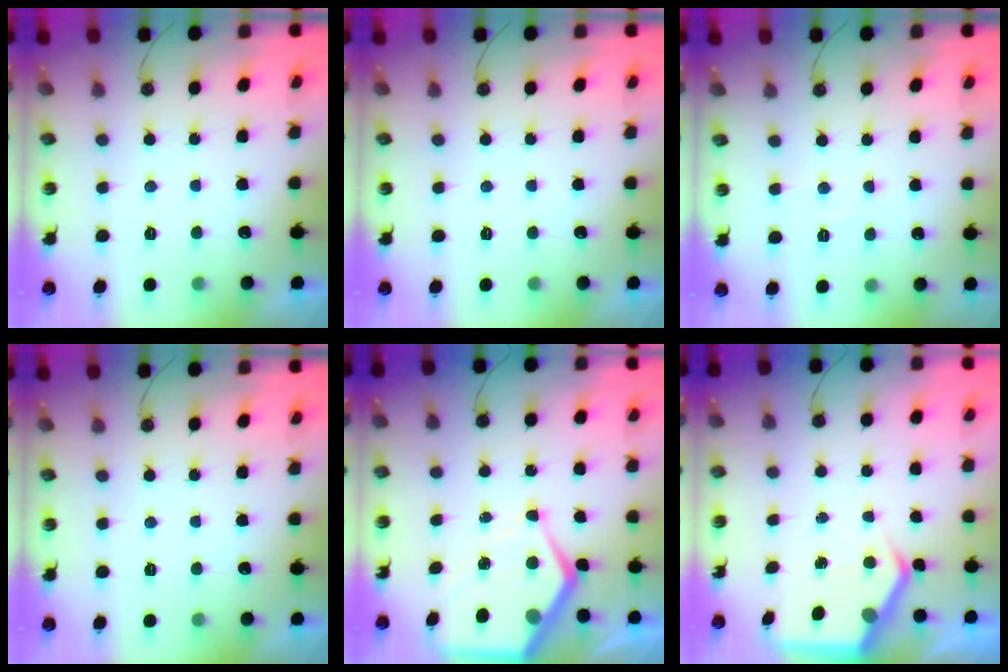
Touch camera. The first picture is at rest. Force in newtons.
{"total": 0.0}
{"total": 4.4, "press": 4.4, "slide": 0.7}
{"total": 0.0}
{"total": 10.7, "press": 10.6, "slide": 1.3}
{"total": 6.2, "press": 6.2, "slide": 0.2}